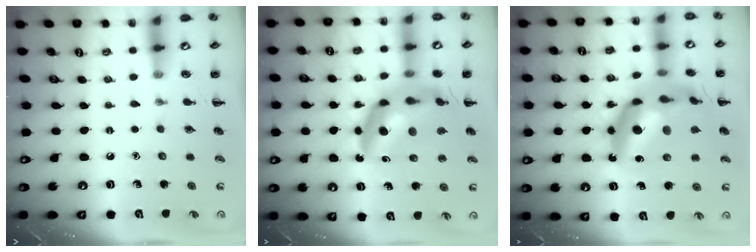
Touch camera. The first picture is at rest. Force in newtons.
{"total": 17.0, "press": 16.4, "slide": 4.7}
{"total": 22.7, "press": 21.9, "slide": 6.0}